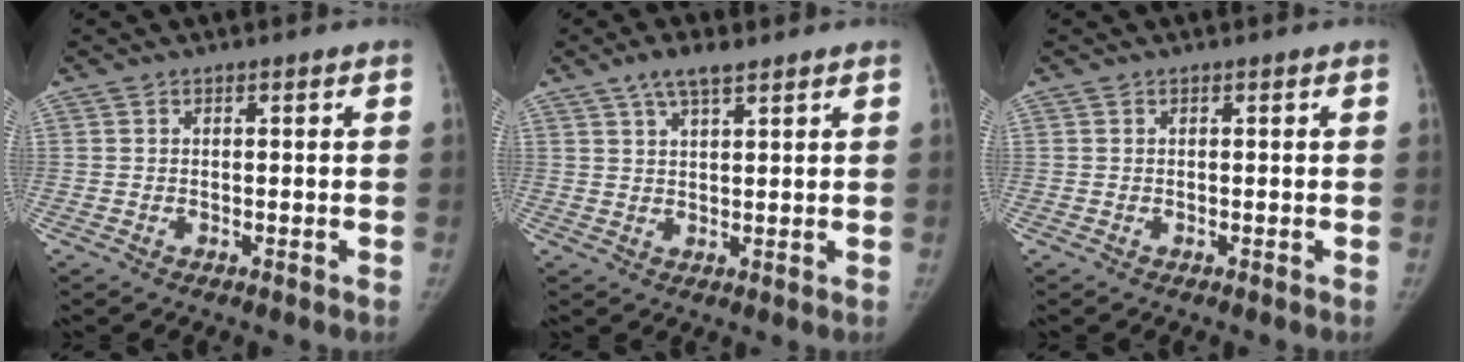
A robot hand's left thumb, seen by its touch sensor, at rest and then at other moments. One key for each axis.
{"total": 5.0, "fx": 3.4, "fy": 1.6, "fz": 3.2, "tx": -0.055, "ty": -0.006, "tz": 0.064}
{"total": 0.0}